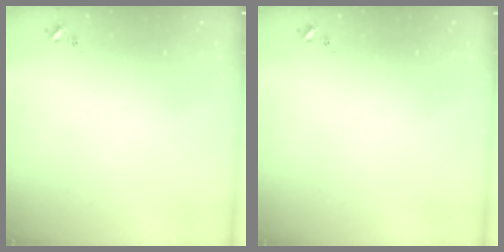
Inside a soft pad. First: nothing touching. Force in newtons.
{"total": 0.0}